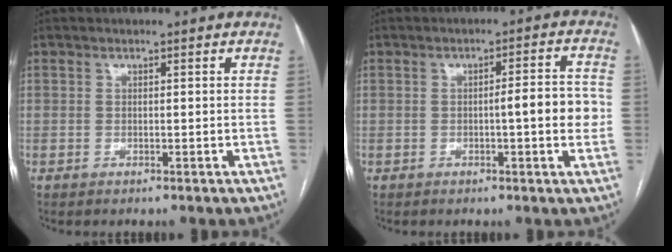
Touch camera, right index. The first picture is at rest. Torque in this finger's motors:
{"motor_torque": [0.76, -0.10, 0.24, 0.07]}